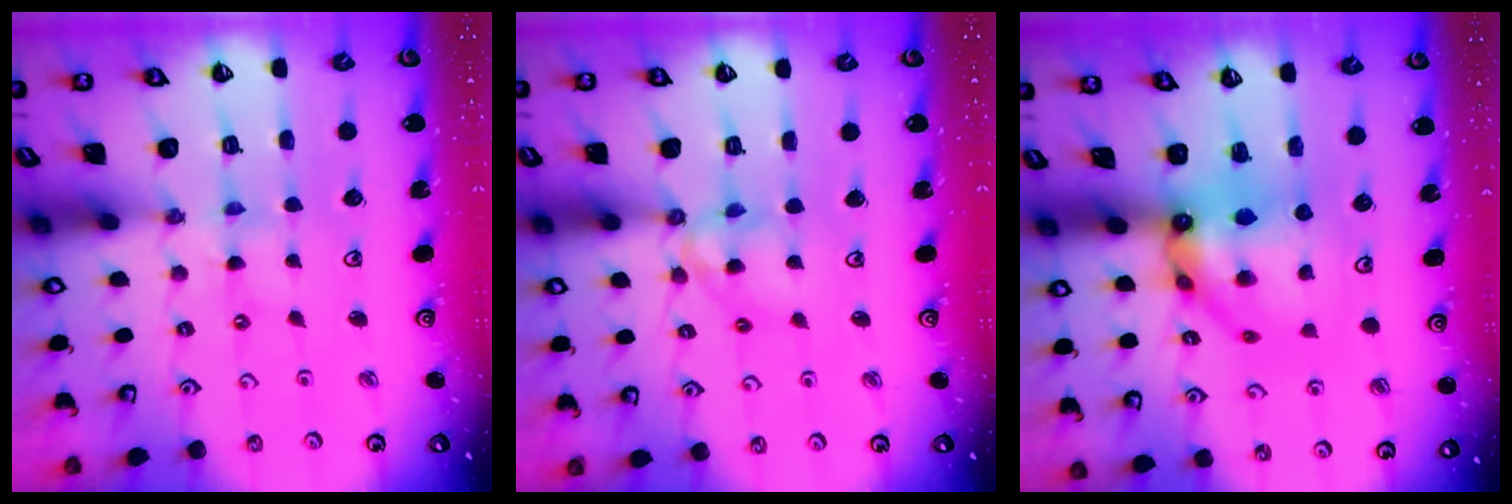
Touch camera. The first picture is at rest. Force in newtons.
{"total": 10.0, "press": 10.0, "slide": 1.0}
{"total": 12.2, "press": 12.2, "slide": 0.9}